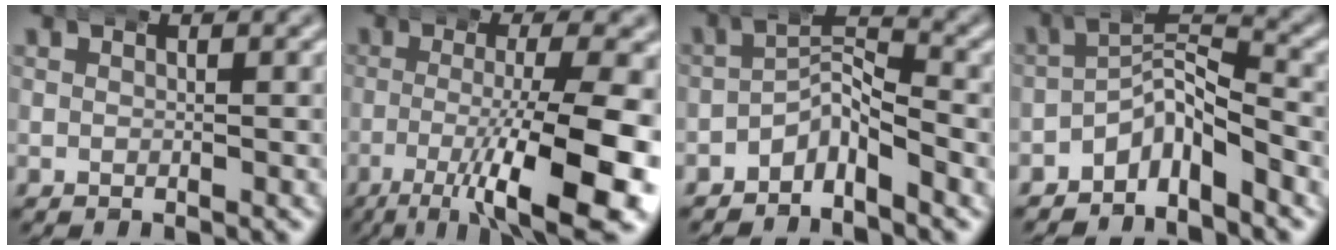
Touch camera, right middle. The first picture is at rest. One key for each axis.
{"total": 10.7, "fx": -3.6, "fy": 3.0, "fz": 9.6, "tx": -0.143, "ty": -0.024, "tz": -0.038}
{"total": 3.7, "fx": -2.1, "fy": 1.9, "fz": 2.3, "tx": -0.021, "ty": 0.005, "tz": -0.046}
{"total": 5.7, "fx": -2.8, "fy": 3.2, "fz": 3.8, "tx": -0.045, "ty": -0.003, "tz": -0.053}